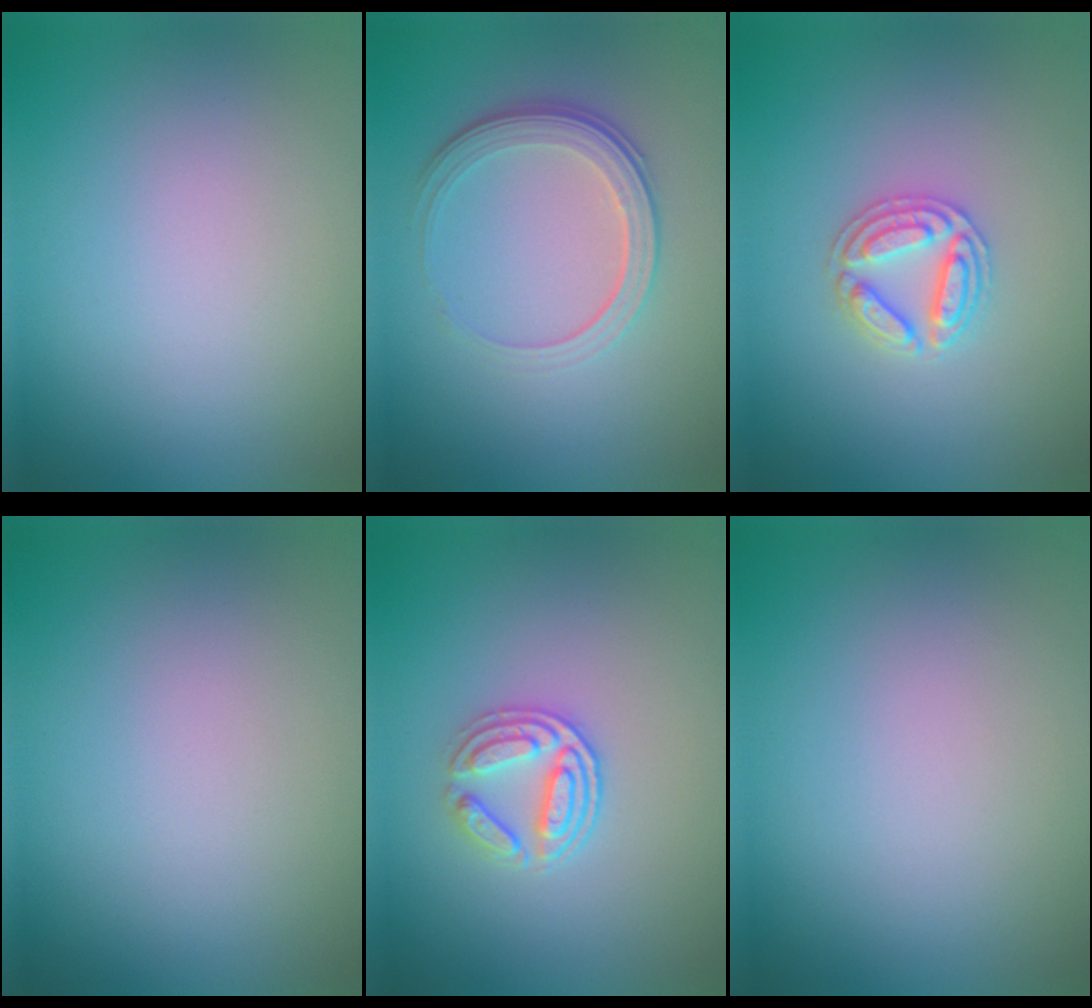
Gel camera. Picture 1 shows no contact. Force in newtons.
{"total": 3.8, "press": 2.8, "slide": 2.6}
{"total": 2.8, "press": 2.7, "slide": 0.5}
{"total": 0.0}
{"total": 3.0, "press": 2.7, "slide": 1.5}
{"total": 0.0}